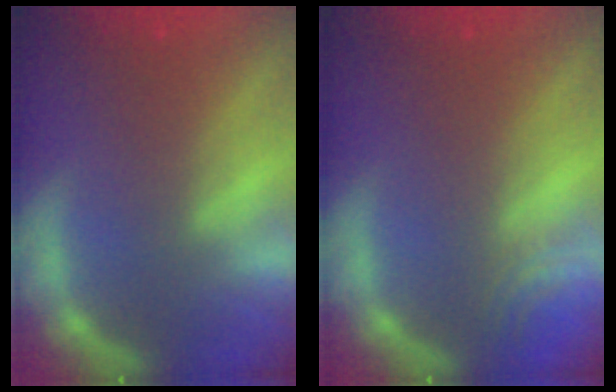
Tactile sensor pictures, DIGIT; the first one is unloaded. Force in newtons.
{"total": 2.0}